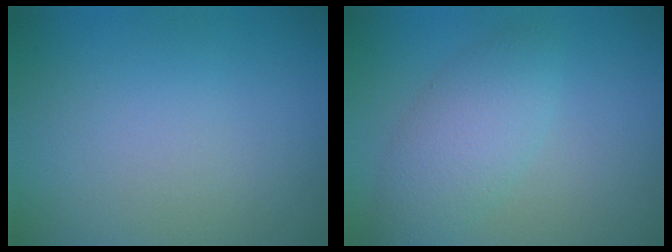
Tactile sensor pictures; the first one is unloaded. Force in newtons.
{"total": 3.5, "press": 3.5, "slide": 0.1}